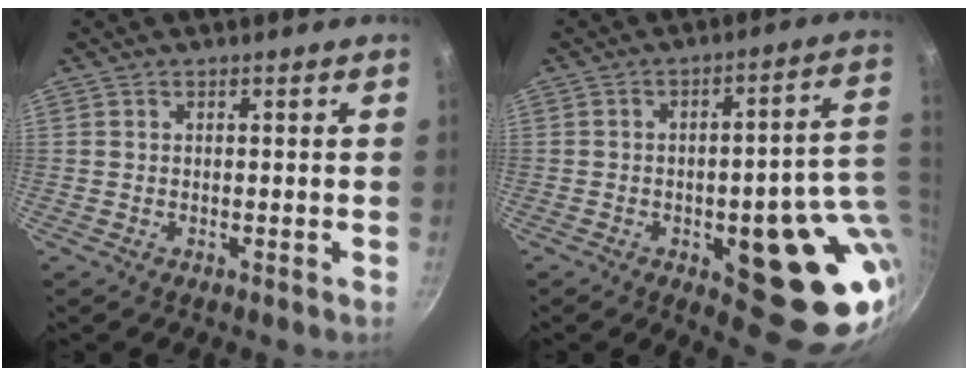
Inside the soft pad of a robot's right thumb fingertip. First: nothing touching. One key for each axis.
{"total": 21.1, "fx": -2.9, "fy": 8.4, "fz": 19.1, "tx": -0.175, "ty": 0.000, "tz": -0.030}